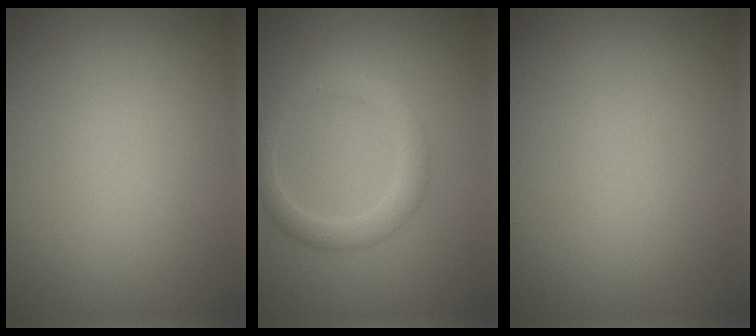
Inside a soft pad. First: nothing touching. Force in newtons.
{"total": 2.8, "press": 2.8, "slide": 0.0}
{"total": 0.0}